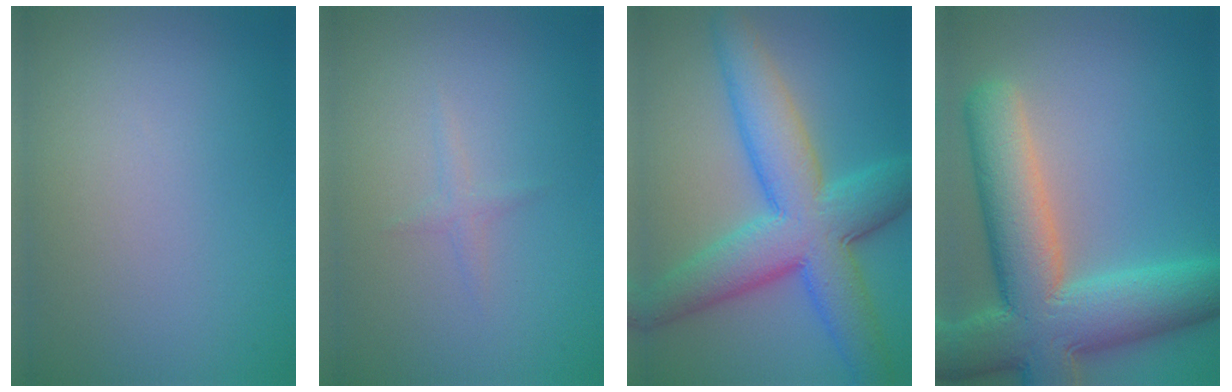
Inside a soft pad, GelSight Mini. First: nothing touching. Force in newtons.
{"total": 0.8, "press": 0.8, "slide": 0.1}
{"total": 9.7, "press": 9.7, "slide": 0.1}
{"total": 11.8, "press": 11.7, "slide": 0.8}